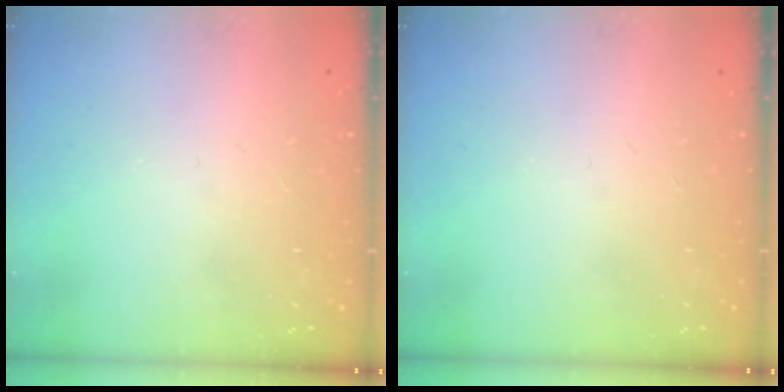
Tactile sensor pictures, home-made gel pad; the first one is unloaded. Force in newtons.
{"total": 0.0}